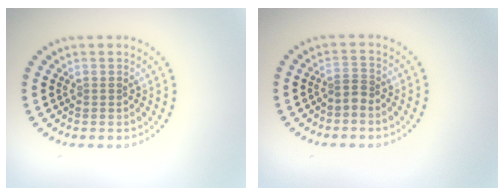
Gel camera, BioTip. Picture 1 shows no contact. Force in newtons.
{"total": 1.4, "press": 0.9, "slide": 1.1}